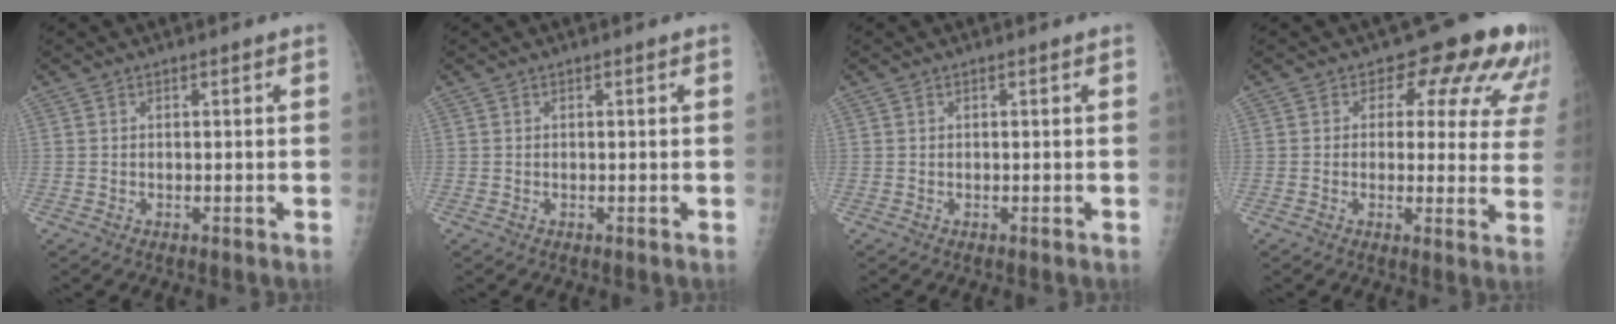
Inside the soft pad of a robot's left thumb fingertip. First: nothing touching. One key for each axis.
{"total": 0.0}
{"total": 0.0}
{"total": 12.5, "fx": 8.1, "fy": 7.0, "fz": 6.5, "tx": -0.018, "ty": -0.030, "tz": 0.067}